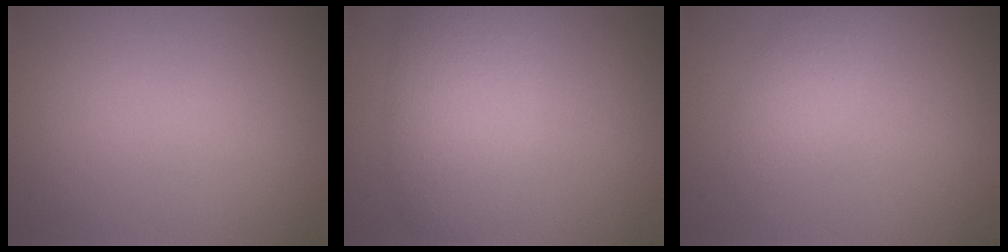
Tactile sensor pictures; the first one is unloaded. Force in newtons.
{"total": 6.1, "press": 6.1, "slide": 0.5}
{"total": 2.1, "press": 2.1, "slide": 0.1}